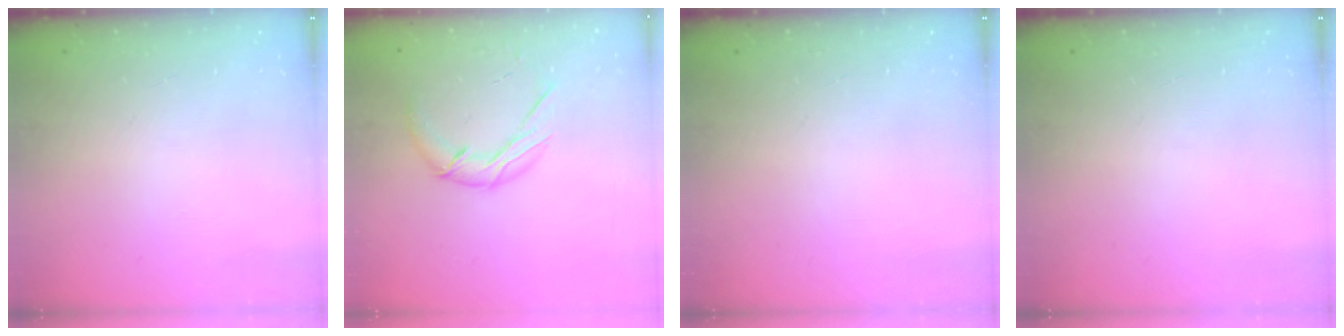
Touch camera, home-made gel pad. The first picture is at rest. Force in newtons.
{"total": 9.1, "press": 9.1, "slide": 0.6}
{"total": 0.0}
{"total": 0.0}